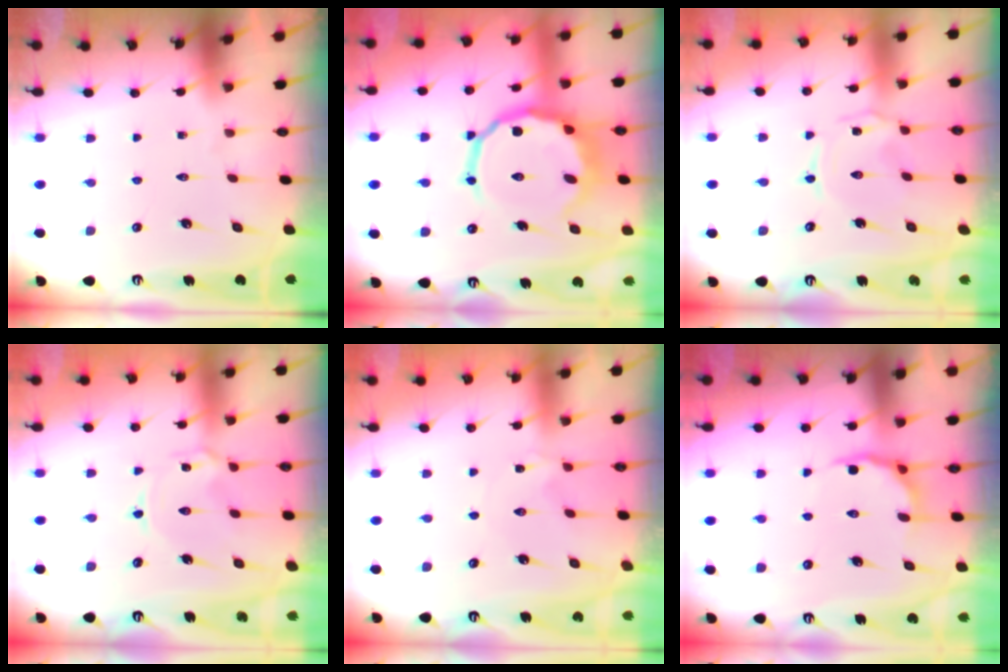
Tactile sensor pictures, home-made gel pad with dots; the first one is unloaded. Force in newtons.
{"total": 12.8, "press": 12.4, "slide": 3.1}
{"total": 0.7, "press": 0.6, "slide": 0.2}
{"total": 2.4, "press": 2.4, "slide": 0.3}
{"total": 0.6, "press": 0.6, "slide": 0.3}
{"total": 5.8, "press": 5.2, "slide": 2.4}